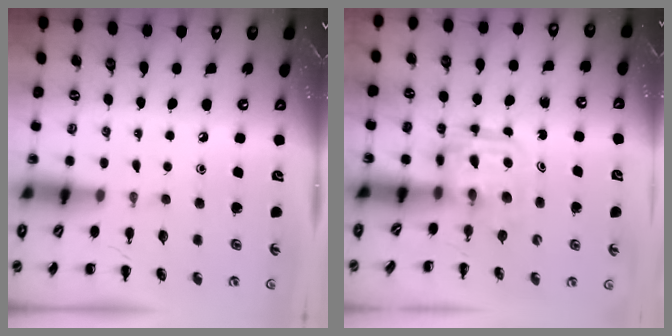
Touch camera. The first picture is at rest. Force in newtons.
{"total": 3.0, "press": 3.0, "slide": 0.2}